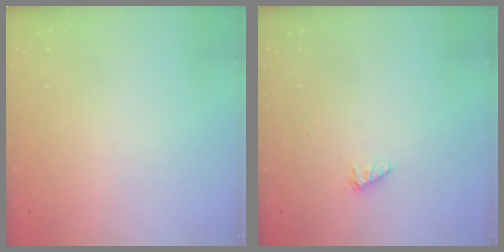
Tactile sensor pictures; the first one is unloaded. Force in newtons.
{"total": 1.4, "press": 1.4, "slide": 0.3}